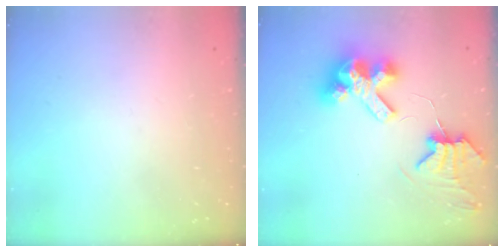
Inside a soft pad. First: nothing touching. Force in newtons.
{"total": 9.1, "press": 9.0, "slide": 1.3}